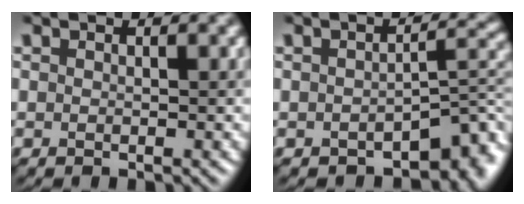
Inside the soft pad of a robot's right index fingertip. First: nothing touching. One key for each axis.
{"total": 5.9, "fx": -3.4, "fy": 2.8, "fz": 3.9, "tx": -0.027, "ty": -0.005, "tz": -0.044}